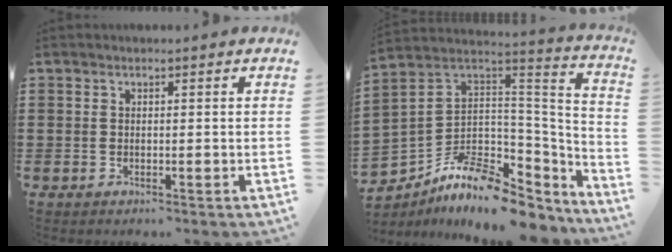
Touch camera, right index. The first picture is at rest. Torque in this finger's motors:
{"motor_torque": [-1.65, 0.48, 0.04, -0.12]}